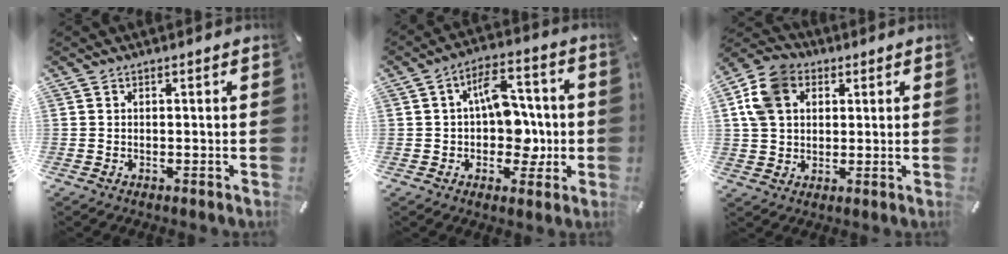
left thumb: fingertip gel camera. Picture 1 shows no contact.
{"total": 11.8, "force": [0.3, 8.3, 8.4], "torque": [-0.107, 0.013, 0.009]}
{"total": 9.9, "force": [3.2, 8.3, 4.5], "torque": [-0.116, 0.005, 0.063]}